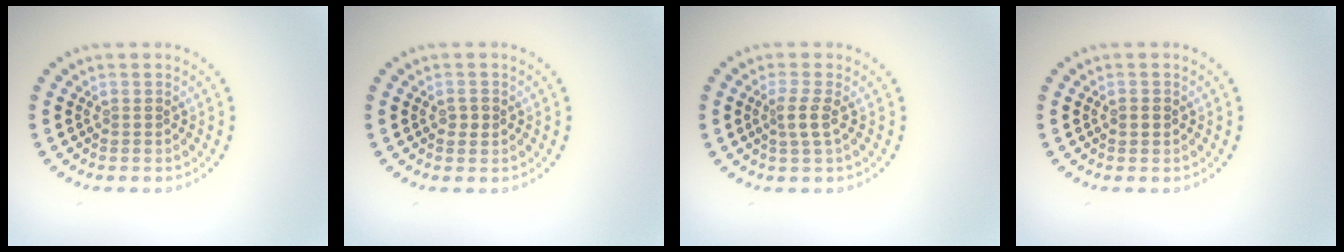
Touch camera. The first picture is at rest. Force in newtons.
{"total": 1.0, "press": 1.0, "slide": 0.2}
{"total": 1.8, "press": 1.3, "slide": 1.2}
{"total": 1.2, "press": 1.2, "slide": 0.1}